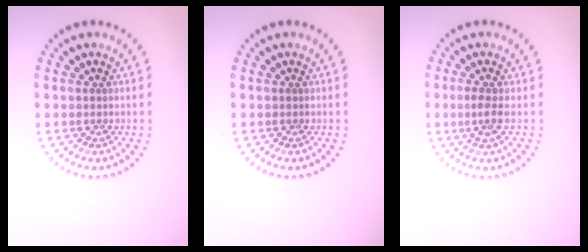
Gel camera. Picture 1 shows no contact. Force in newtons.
{"total": 0.0}
{"total": 1.5, "press": 1.2, "slide": 0.9}